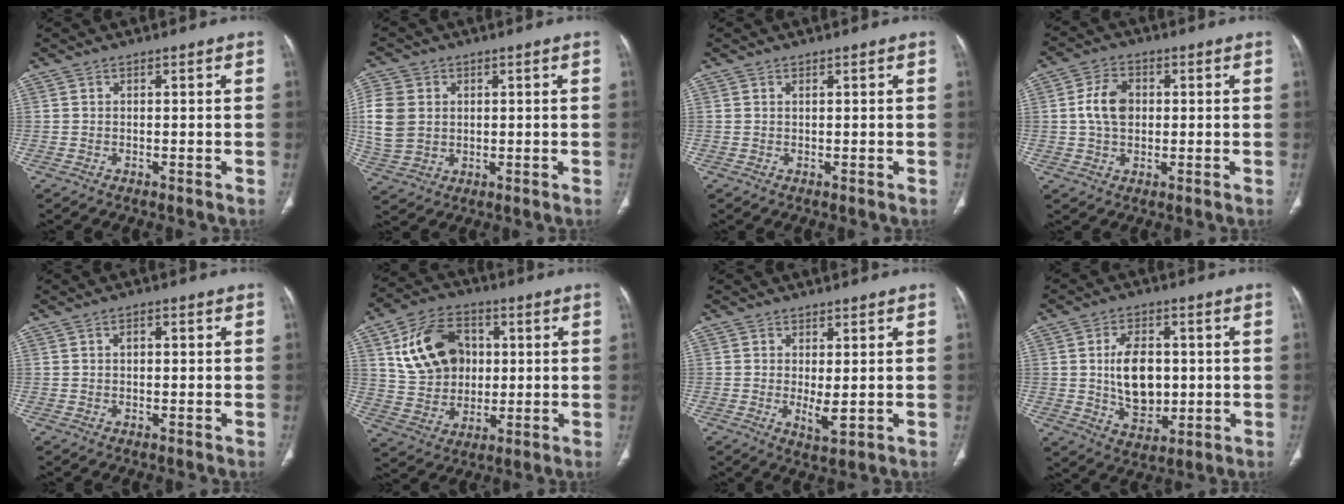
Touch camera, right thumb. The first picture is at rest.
{"total": 10.0, "force": [1.3, 8.0, 5.8], "torque": [-0.121, -0.001, 0.030]}
{"total": 0.0}
{"total": 7.0, "force": [0.7, 4.9, 4.9], "torque": [-0.083, 0.007, 0.009]}
{"total": 1.8, "force": [0.4, 1.0, 1.5], "torque": [-0.020, 0.007, 0.004]}
{"total": 15.8, "force": [3.8, 12.1, 9.5], "torque": [-0.135, 0.004, 0.071]}
{"total": 3.8, "force": [-0.1, 1.4, 3.5], "torque": [-0.058, -0.013, 0.007]}
{"total": 11.3, "force": [0.5, 7.4, 8.5], "torque": [-0.116, -0.007, 0.017]}